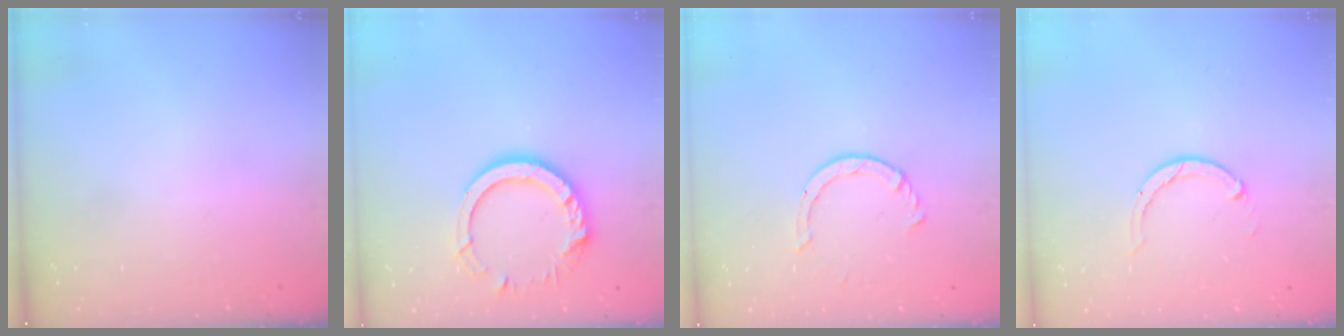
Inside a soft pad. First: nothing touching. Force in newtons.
{"total": 13.0, "press": 12.9, "slide": 1.2}
{"total": 2.3, "press": 2.3, "slide": 0.2}
{"total": 1.9, "press": 1.9, "slide": 0.2}